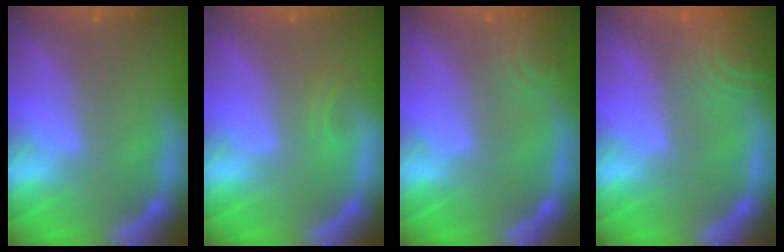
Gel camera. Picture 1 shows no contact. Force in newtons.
{"total": 0.9}
{"total": 2.9}
{"total": 7.0}